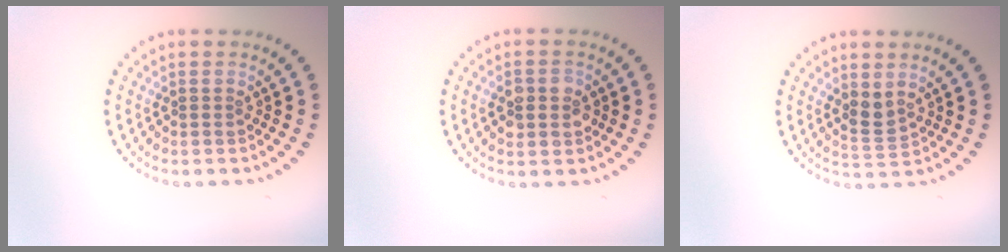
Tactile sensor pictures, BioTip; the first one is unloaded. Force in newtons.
{"total": 2.7, "press": 2.7, "slide": 0.2}
{"total": 1.7, "press": 1.3, "slide": 1.1}